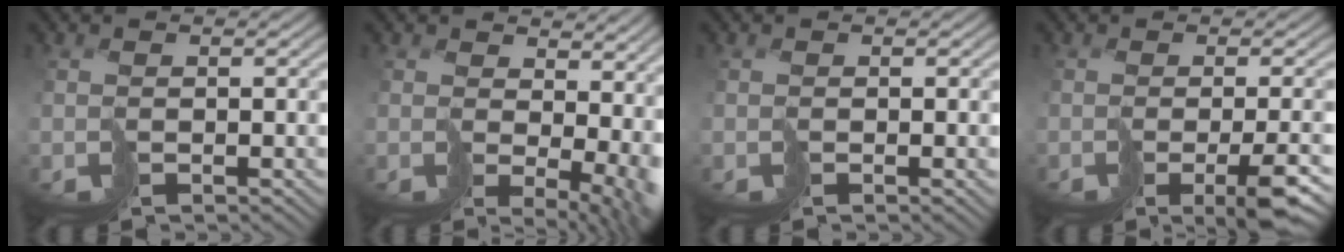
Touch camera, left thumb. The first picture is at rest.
{"total": 10.6, "force": [1.5, 5.9, 8.7], "torque": [-0.124, -0.028, 0.059]}
{"total": 0.0}
{"total": 6.6, "force": [-2.7, 1.5, 5.8], "torque": [-0.081, -0.005, -0.040]}